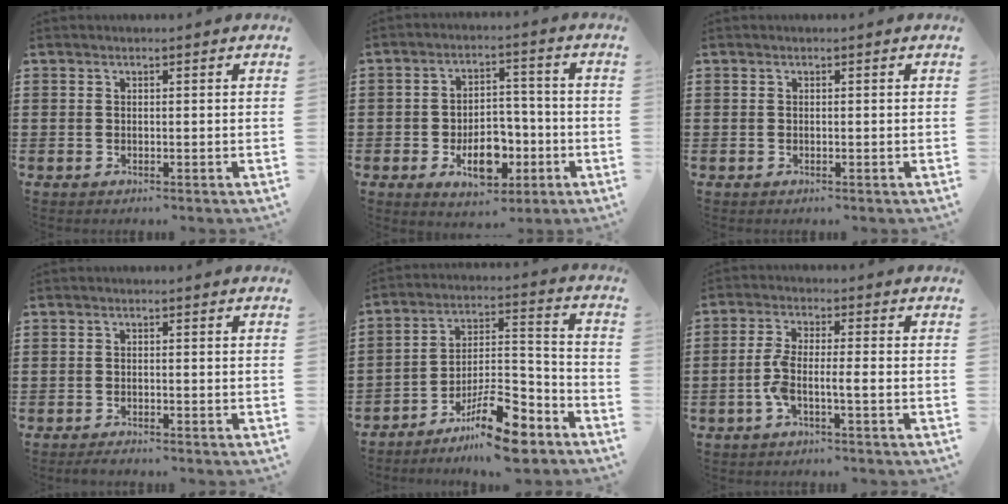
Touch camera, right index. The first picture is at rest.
{"total": 9.0, "force": [-3.1, 5.6, 6.3], "torque": [-0.091, 0.005, -0.055]}
{"total": 0.0}
{"total": 0.9, "force": [-0.9, 0.1, 0.2], "torque": [-0.004, -0.002, -0.016]}
{"total": 12.7, "force": [-9.3, 3.8, 7.7], "torque": [-0.119, 0.048, -0.167]}
{"total": 4.7, "force": [-1.8, 0.7, 4.3], "torque": [-0.102, -0.011, -0.041]}